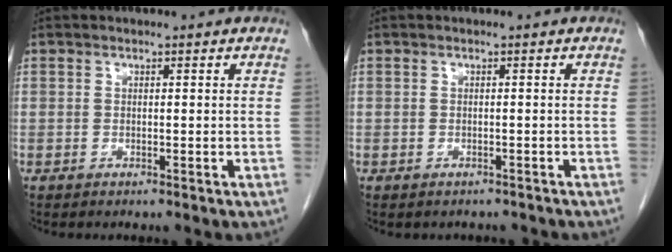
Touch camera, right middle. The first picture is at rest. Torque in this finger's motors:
{"motor_torque": [0.04, -0.02, -0.03, 0.00]}